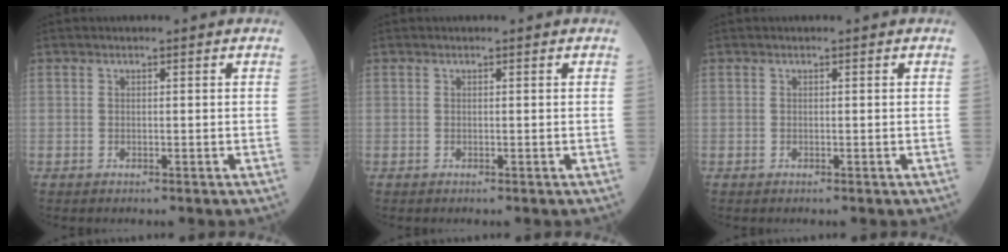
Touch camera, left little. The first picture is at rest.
{"total": 0.0}
{"total": 0.0}